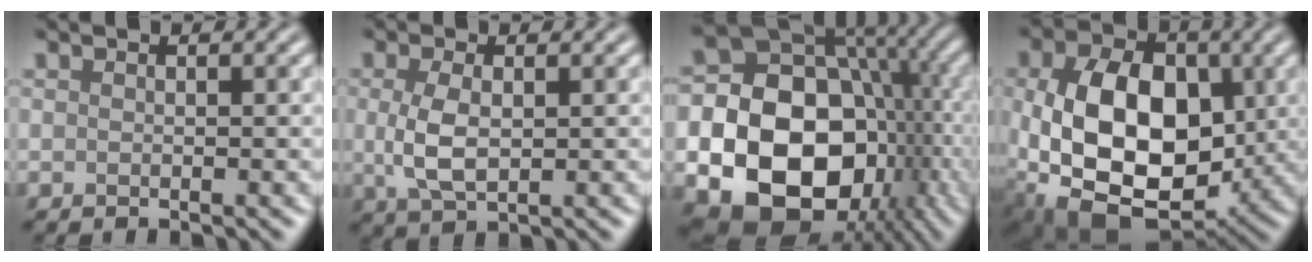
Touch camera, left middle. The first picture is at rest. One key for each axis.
{"total": 3.7, "fx": 0.2, "fy": 1.9, "fz": 3.1, "tx": -0.074, "ty": 0.000, "tz": 0.005}
{"total": 22.6, "fx": -5.5, "fy": 18.8, "fz": 11.3, "tx": -0.196, "ty": -0.032, "tz": -0.109}
{"total": 13.7, "fx": -0.5, "fy": 9.2, "fz": 10.1, "tx": -0.197, "ty": -0.018, "tz": -0.004}